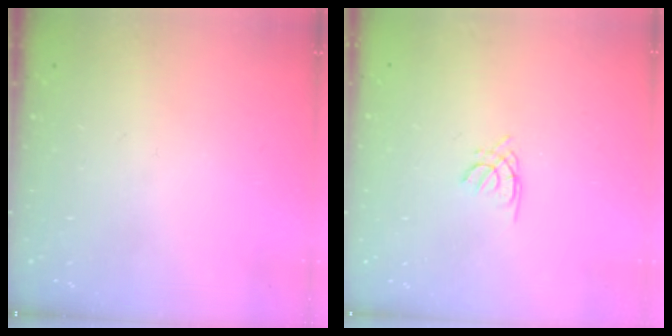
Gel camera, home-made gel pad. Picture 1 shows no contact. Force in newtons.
{"total": 1.3, "press": 1.2, "slide": 0.4}